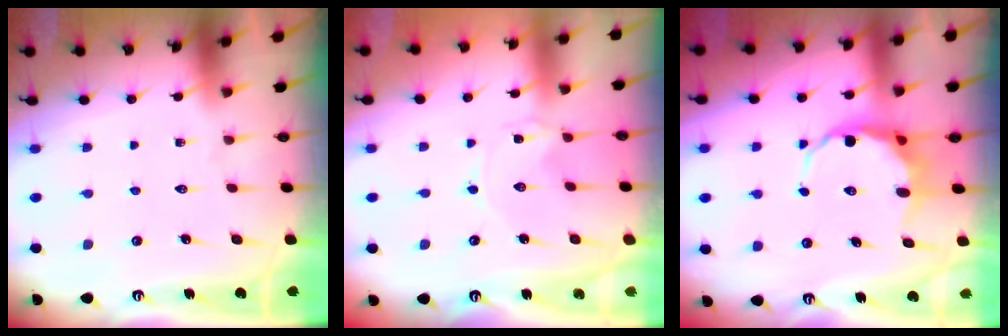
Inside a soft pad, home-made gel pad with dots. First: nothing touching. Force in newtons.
{"total": 0.0}
{"total": 7.4, "press": 7.2, "slide": 1.7}